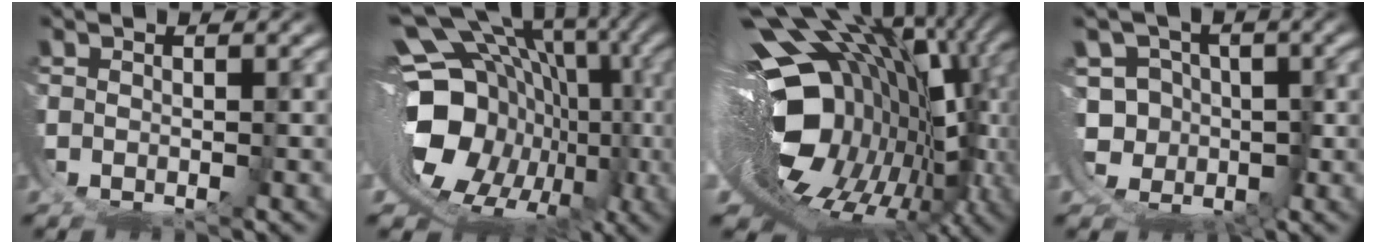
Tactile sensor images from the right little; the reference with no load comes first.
{"total": 19.0, "force": [-2.4, 13.7, 13.0], "torque": [-0.214, -0.048, -0.023]}
{"total": 23.9, "force": [-2.7, 14.1, 19.2], "torque": [-0.295, -0.047, -0.020]}
{"total": 14.1, "force": [-2.5, 12.5, 5.9], "torque": [-0.167, -0.078, -0.038]}